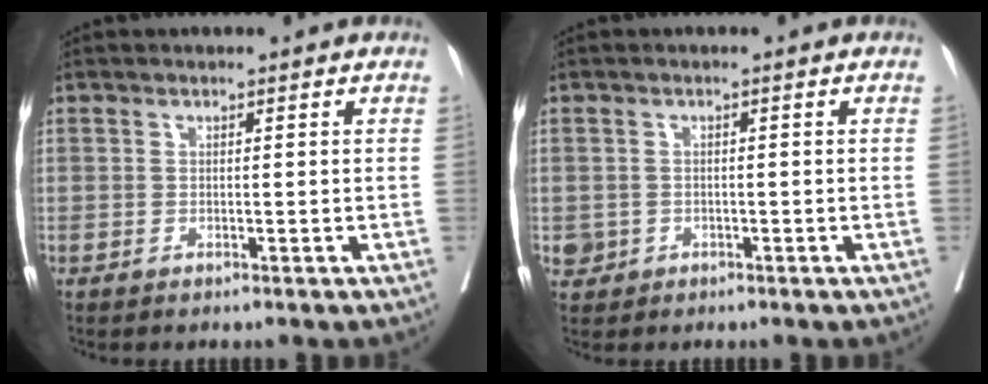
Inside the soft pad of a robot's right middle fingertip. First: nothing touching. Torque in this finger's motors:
{"motor_torque": [-0.13, -0.07, 0.00, 0.00]}